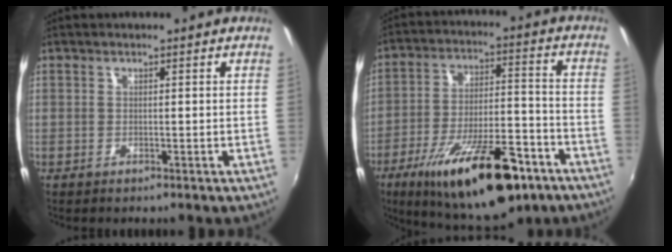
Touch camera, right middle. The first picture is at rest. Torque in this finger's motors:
{"motor_torque": [1.63, -0.51, 1.06, 0.21]}